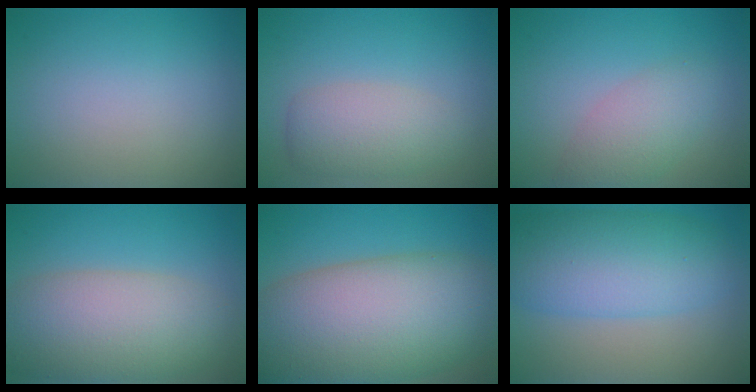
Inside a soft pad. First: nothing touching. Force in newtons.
{"total": 3.7, "press": 3.7, "slide": 0.2}
{"total": 3.5, "press": 3.5, "slide": 0.1}
{"total": 8.5, "press": 8.5, "slide": 0.8}
{"total": 15.0, "press": 15.0, "slide": 0.5}
{"total": 7.8, "press": 7.8, "slide": 0.1}